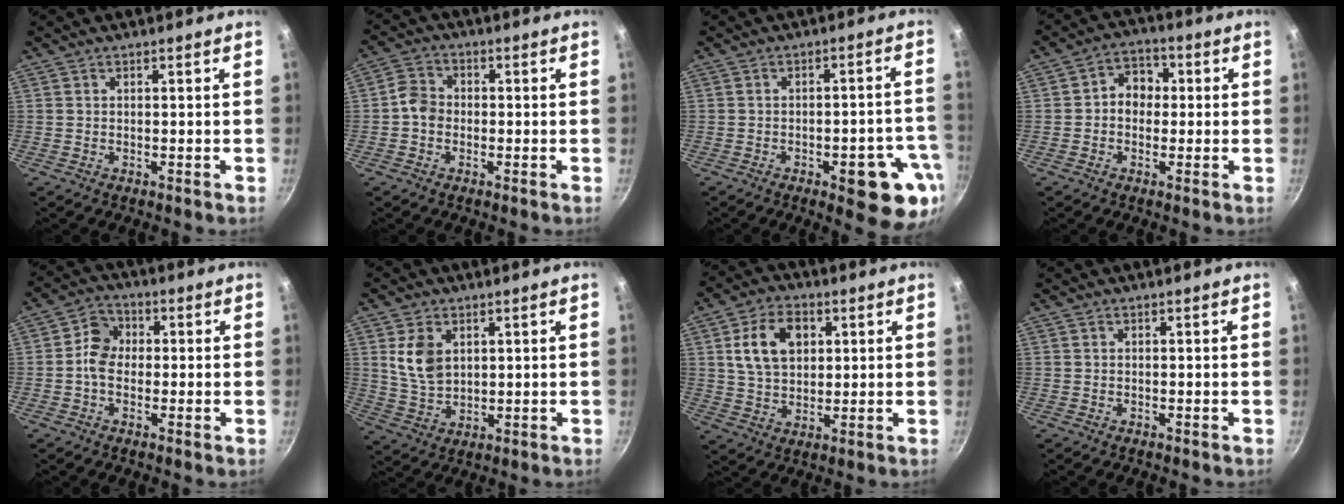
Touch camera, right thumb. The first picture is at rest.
{"total": 4.4, "force": [-0.9, 3.7, 2.2], "torque": [-0.024, 0.017, -0.029]}
{"total": 12.3, "force": [-5.0, 4.4, 10.4], "torque": [-0.086, 0.024, -0.059]}
{"total": 6.2, "force": [0.1, 5.1, 3.4], "torque": [-0.015, 0.015, -0.011]}
{"total": 6.1, "force": [-0.3, 5.0, 3.5], "torque": [-0.036, 0.015, -0.021]}
{"total": 7.8, "force": [2.5, 5.3, 5.2], "torque": [-0.088, -0.018, 0.055]}
{"total": 11.1, "force": [3.1, 7.7, 7.4], "torque": [-0.112, -0.001, 0.052]}
{"total": 0.0}